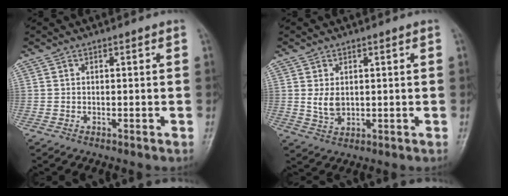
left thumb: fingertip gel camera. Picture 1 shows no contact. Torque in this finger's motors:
{"motor_torque": [0.05, 0.04, 0.40, -0.22, 0.01]}